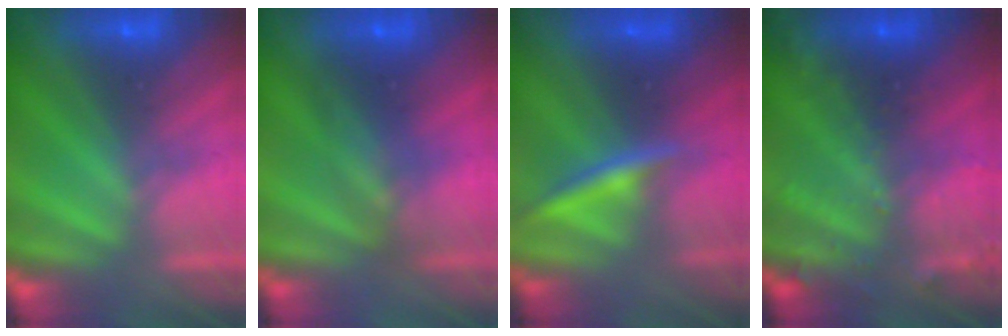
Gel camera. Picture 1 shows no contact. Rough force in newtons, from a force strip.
{"total": 2.9}
{"total": 2.4}
{"total": 2.9}